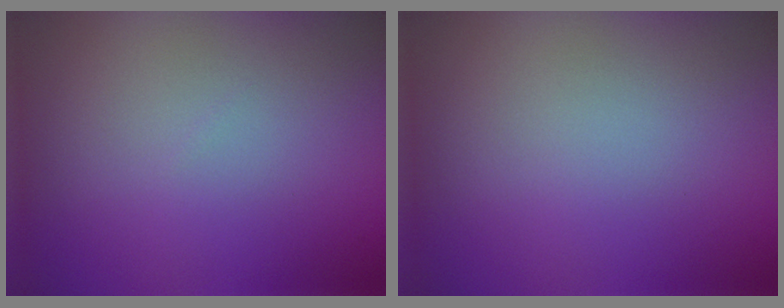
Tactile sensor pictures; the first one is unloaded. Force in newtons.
{"total": 0.0}